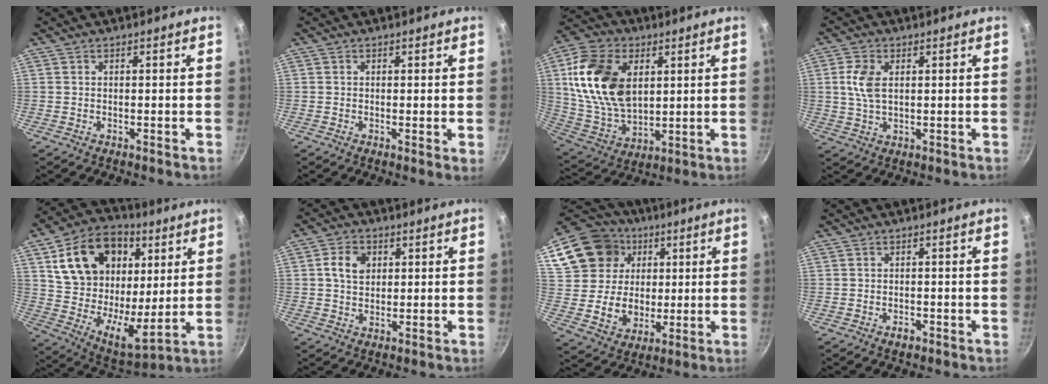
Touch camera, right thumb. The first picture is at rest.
{"total": 1.0, "force": [0.1, 0.0, 1.0], "torque": [-0.014, -0.009, -0.003]}
{"total": 19.4, "force": [4.6, 12.8, 13.8], "torque": [-0.242, -0.010, 0.096]}
{"total": 5.9, "force": [1.2, 3.5, 4.6], "torque": [-0.092, 0.000, 0.023]}
{"total": 23.6, "force": [9.2, 15.6, 15.2], "torque": [-0.234, -0.029, 0.155]}
{"total": 5.7, "force": [1.4, 4.3, 3.4], "torque": [-0.045, 0.005, 0.021]}
{"total": 20.6, "force": [5.6, 17.9, 8.6], "torque": [-0.153, 0.027, 0.115]}
{"total": 1.5, "force": [-0.9, 0.8, 0.8], "torque": [-0.010, 0.008, -0.014]}